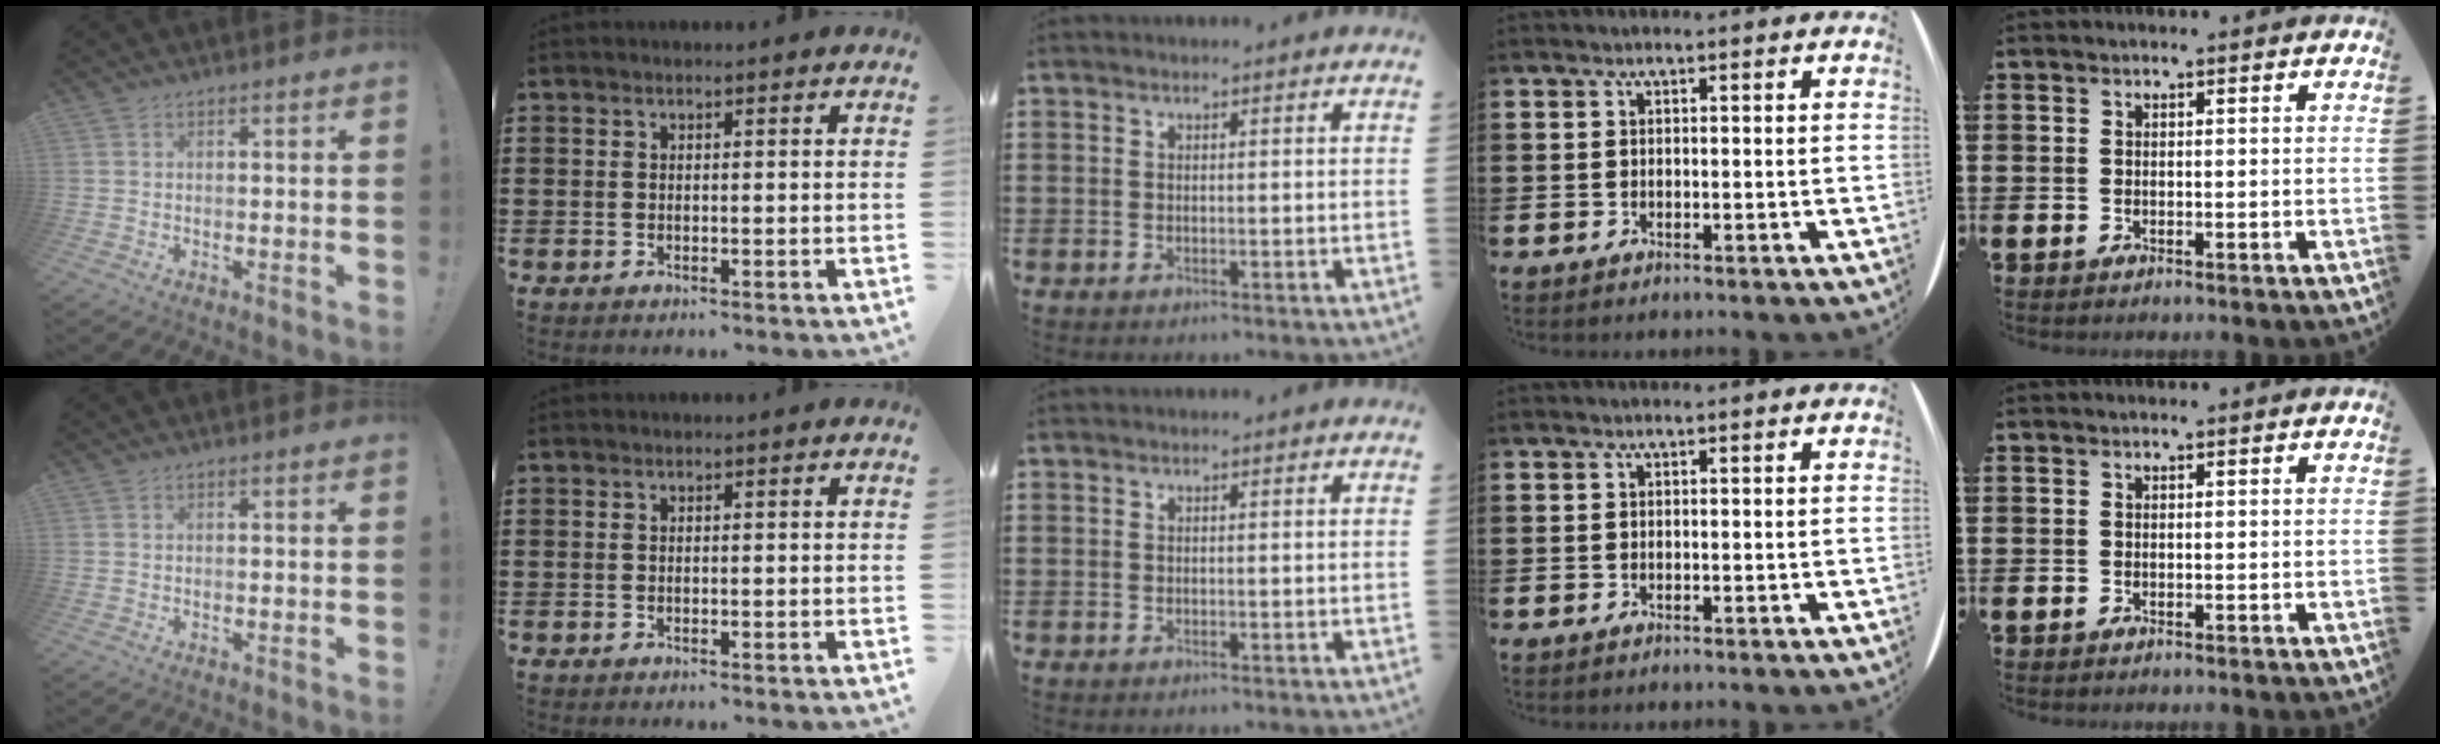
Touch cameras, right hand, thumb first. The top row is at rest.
{}